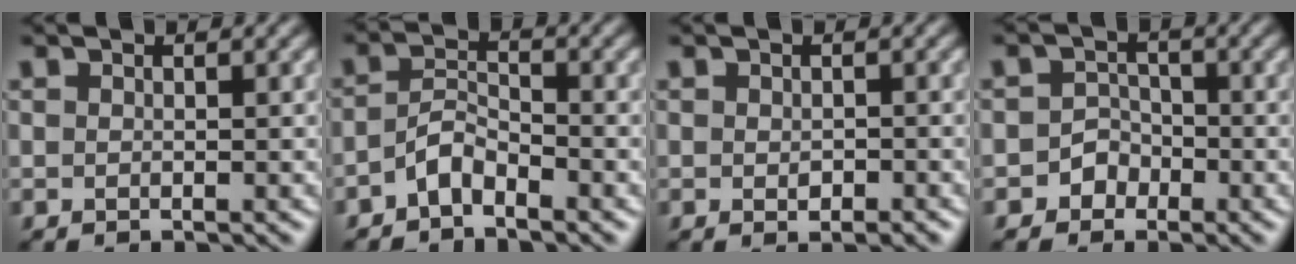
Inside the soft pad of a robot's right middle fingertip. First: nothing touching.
{"total": 2.4, "force": [-1.8, 0.9, 1.3], "torque": [-0.027, 0.012, -0.040]}
{"total": 1.5, "force": [-0.4, 0.8, 1.2], "torque": [-0.018, -0.001, -0.006]}
{"total": 1.9, "force": [-1.0, 1.6, 0.3], "torque": [0.015, 0.011, -0.027]}